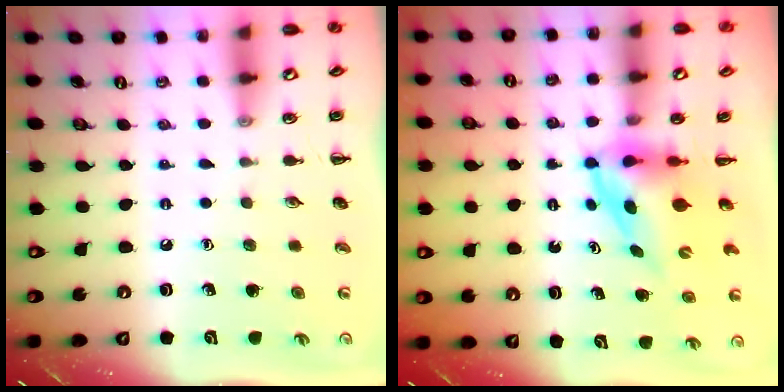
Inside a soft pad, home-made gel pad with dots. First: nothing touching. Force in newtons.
{"total": 3.7, "press": 3.7, "slide": 0.7}